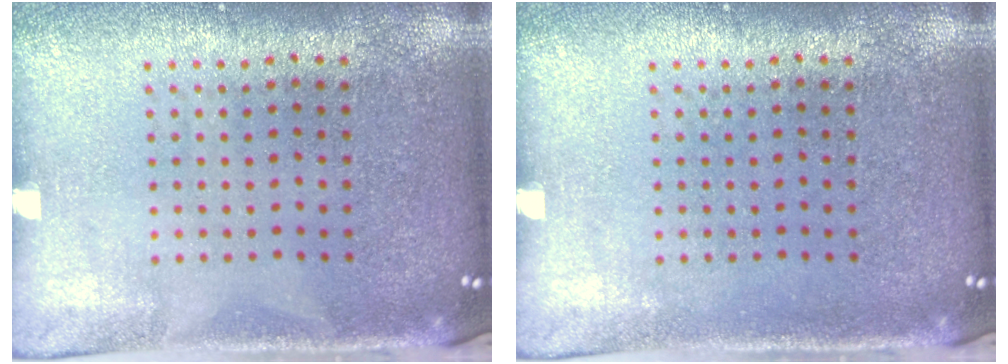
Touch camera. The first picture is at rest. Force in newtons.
{"total": 0.0}